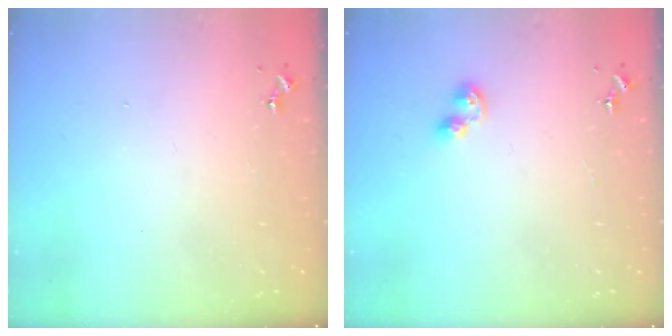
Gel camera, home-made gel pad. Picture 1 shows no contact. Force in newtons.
{"total": 6.0, "press": 6.0, "slide": 0.8}